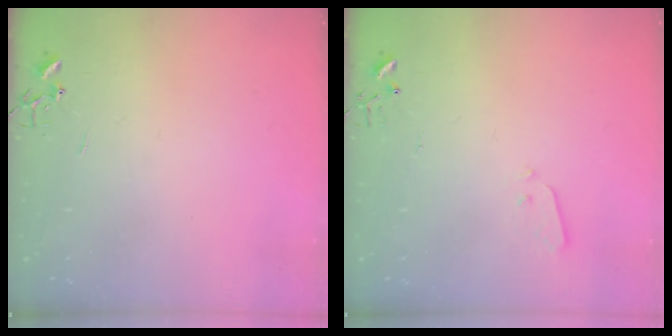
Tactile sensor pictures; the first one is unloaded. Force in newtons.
{"total": 3.4, "press": 3.3, "slide": 0.7}